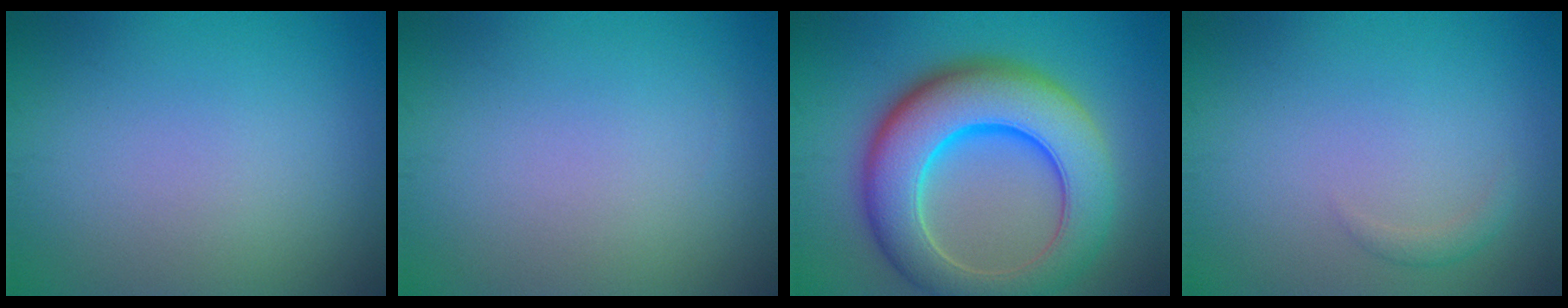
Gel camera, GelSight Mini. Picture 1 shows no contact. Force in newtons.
{"total": 0.0}
{"total": 11.4, "press": 11.4, "slide": 0.6}
{"total": 0.9, "press": 0.9, "slide": 0.1}